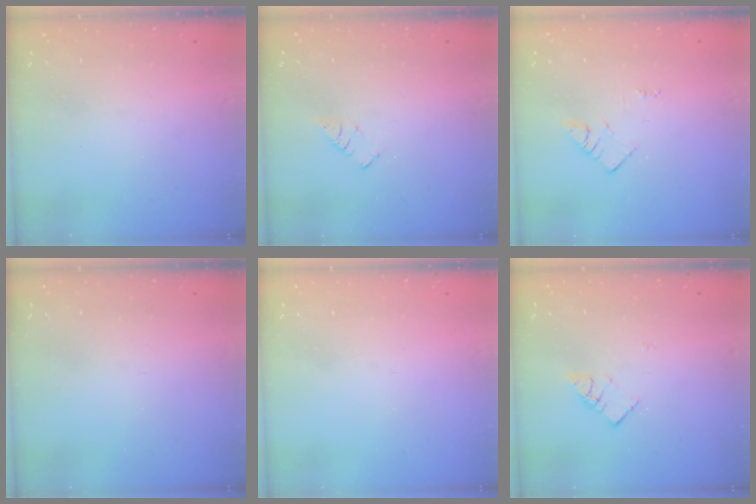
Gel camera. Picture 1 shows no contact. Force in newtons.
{"total": 2.9, "press": 2.9, "slide": 0.4}
{"total": 2.1, "press": 2.1, "slide": 0.3}
{"total": 0.0}
{"total": 0.0}
{"total": 5.4, "press": 5.4, "slide": 0.1}